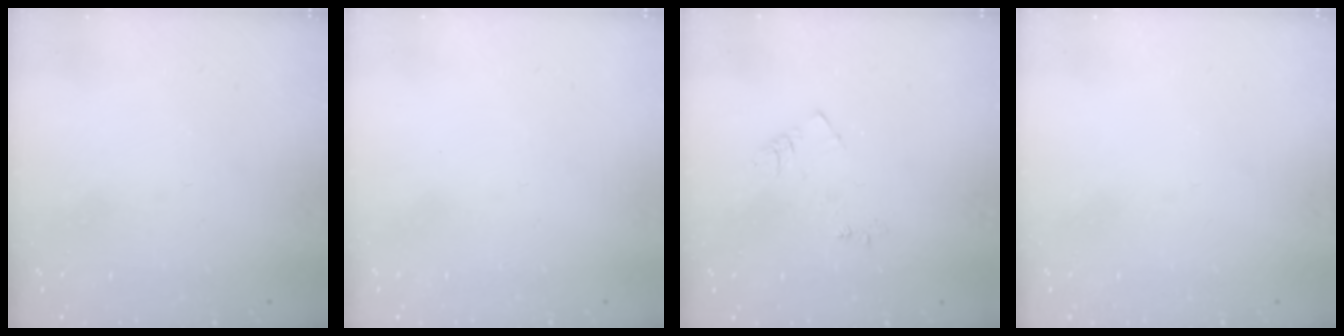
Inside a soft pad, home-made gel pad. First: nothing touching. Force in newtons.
{"total": 1.6, "press": 1.6, "slide": 0.1}
{"total": 5.5, "press": 5.5, "slide": 0.6}
{"total": 0.0}